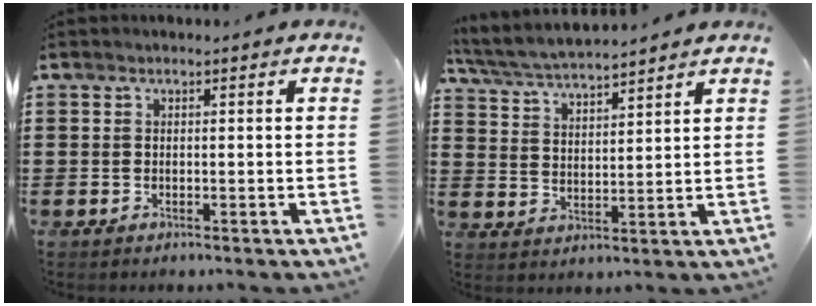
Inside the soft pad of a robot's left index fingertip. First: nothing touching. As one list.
[{"total": 4.9, "force": [4.8, 0.1, 1.2], "torque": [-0.044, -0.024, 0.083]}]